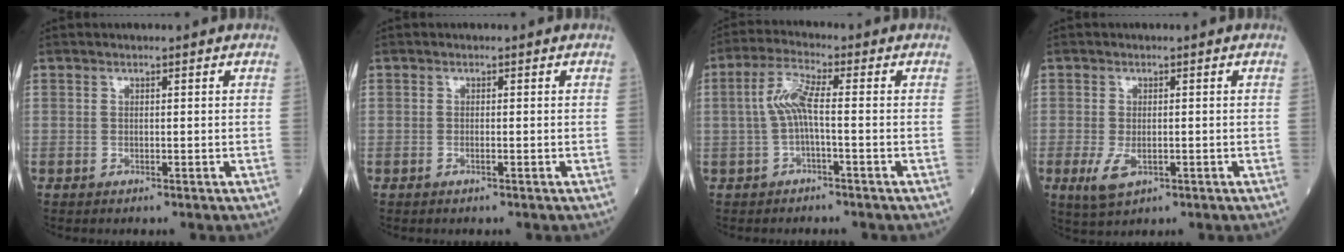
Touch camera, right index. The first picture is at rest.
{"total": 0.7, "force": [-0.4, -0.1, 0.5], "torque": [-0.011, 0.000, -0.006]}
{"total": 5.2, "force": [-0.5, 0.5, 5.1], "torque": [-0.106, 0.016, -0.012]}
{"total": 4.1, "force": [-1.4, 1.9, 3.4], "torque": [-0.075, -0.010, -0.019]}